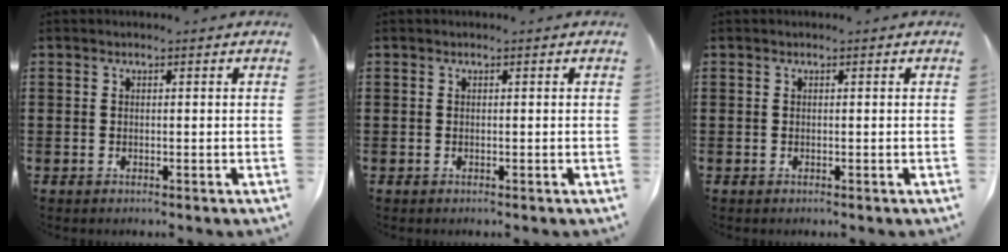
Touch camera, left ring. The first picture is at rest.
{"total": 0.0}
{"total": 0.0}